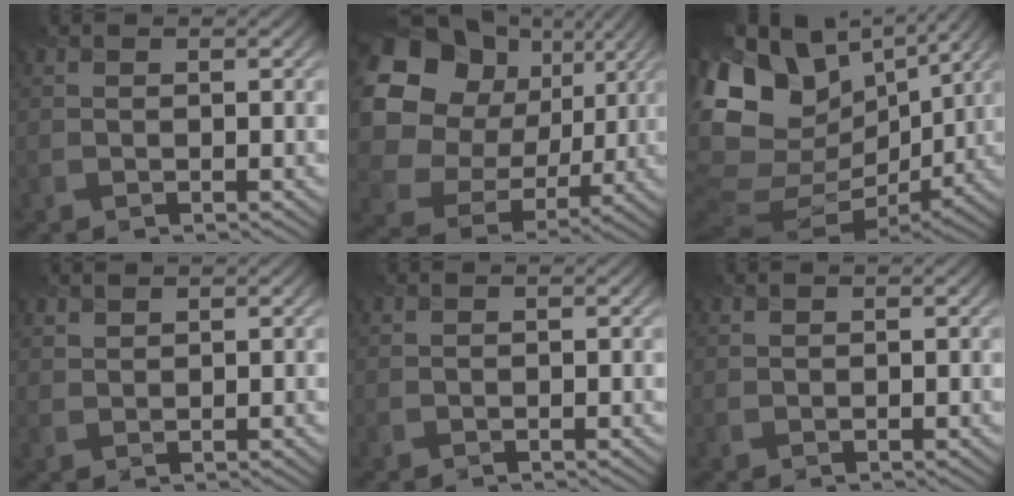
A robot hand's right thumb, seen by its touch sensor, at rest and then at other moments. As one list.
[{"total": 18.8, "force": [4.9, 15.7, 9.1], "torque": [-0.265, 0.021, 0.114]}, {"total": 16.0, "force": [3.5, 11.1, 11.0], "torque": [-0.236, -0.020, 0.090]}, {"total": 1.6, "force": [1.4, 0.5, 0.4], "torque": [-0.011, -0.002, 0.036]}, {"total": 0.0}, {"total": 0.5, "force": [0.5, 0.0, 0.0], "torque": [-0.005, 0.000, 0.015]}]